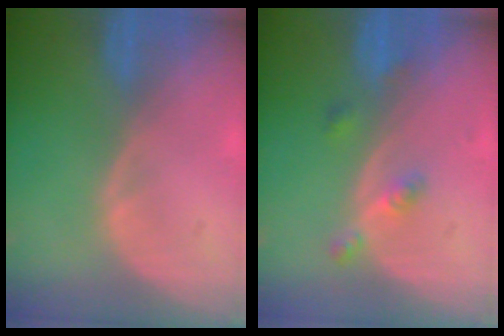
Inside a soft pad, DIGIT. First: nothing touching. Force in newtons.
{"total": 3.2, "press": 2.7, "slide": 1.7}